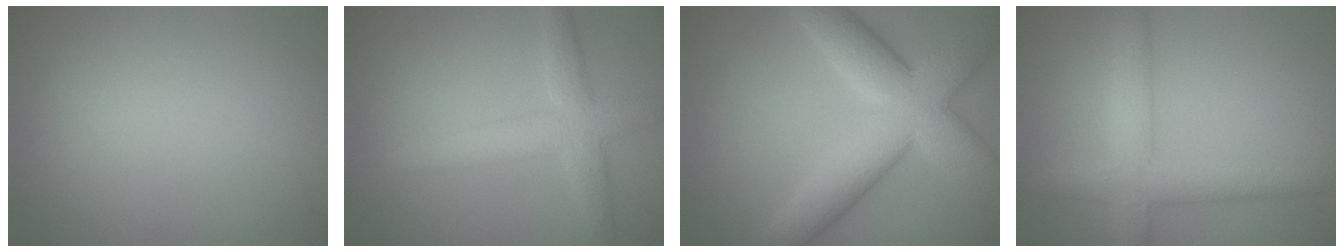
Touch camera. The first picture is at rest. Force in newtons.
{"total": 4.4, "press": 4.4, "slide": 0.0}
{"total": 10.1, "press": 10.1, "slide": 0.7}
{"total": 4.8, "press": 4.8, "slide": 0.1}